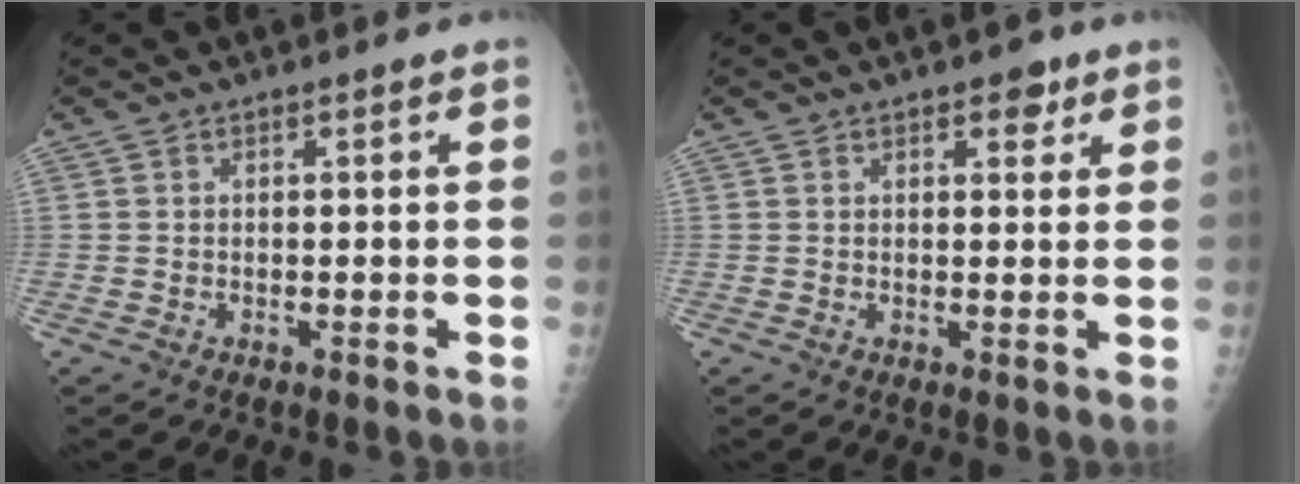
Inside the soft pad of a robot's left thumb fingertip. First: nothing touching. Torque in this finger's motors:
{"motor_torque": [-0.20, -0.09, -0.16, -0.29, 0.04]}